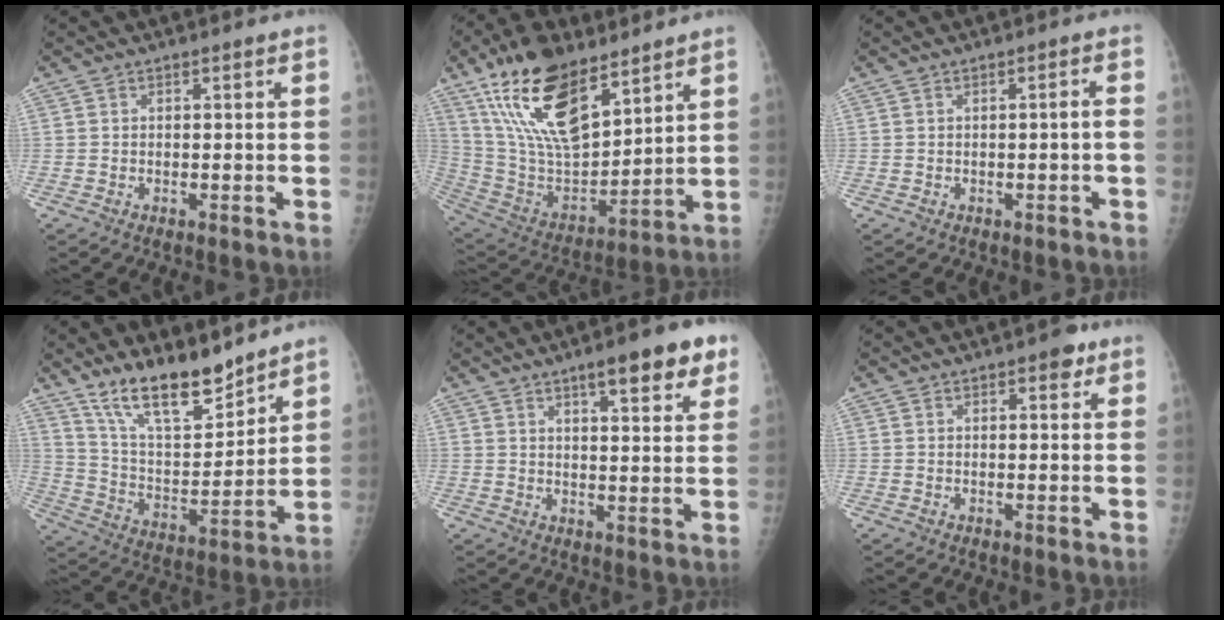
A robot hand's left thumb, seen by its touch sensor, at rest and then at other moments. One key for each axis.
{"total": 22.0, "fx": 13.5, "fy": 9.6, "fz": 14.5, "tx": -0.240, "ty": -0.059, "tz": 0.259}
{"total": 1.2, "fx": -0.4, "fy": -0.1, "fz": 1.1, "tx": -0.023, "ty": 0.008, "tz": -0.003}
{"total": 15.6, "fx": 12.4, "fy": 4.9, "fz": 8.0, "tx": -0.103, "ty": -0.080, "tz": 0.230}
{"total": 11.2, "fx": 6.8, "fy": 2.8, "fz": 8.5, "tx": -0.091, "ty": -0.026, "tz": 0.089}
{"total": 2.8, "fx": 1.6, "fy": 1.3, "fz": 1.9, "tx": -0.012, "ty": -0.003, "tz": 0.017}